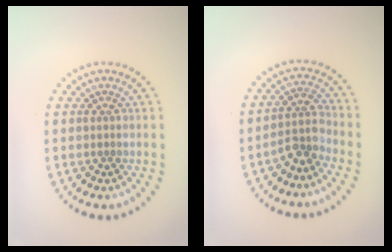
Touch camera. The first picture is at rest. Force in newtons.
{"total": 2.7, "press": 2.0, "slide": 1.9}